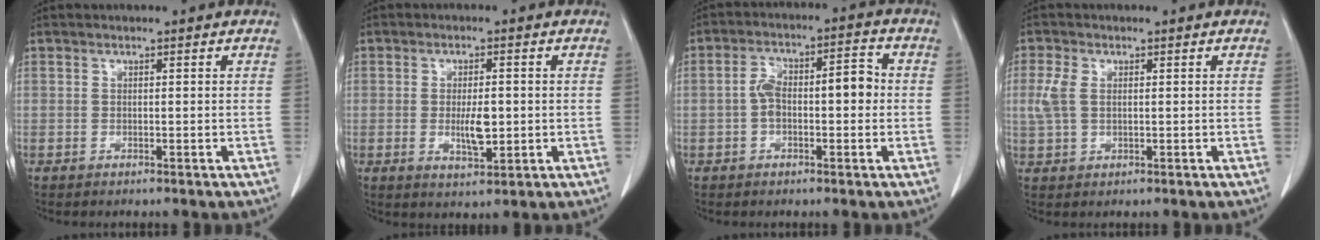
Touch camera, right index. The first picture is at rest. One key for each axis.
{"total": 4.8, "fx": -0.5, "fy": 1.6, "fz": 4.5, "tx": -0.082, "ty": -0.006, "tz": -0.004}
{"total": 7.8, "fx": -0.5, "fy": 3.3, "fz": 7.0, "tx": -0.125, "ty": 0.041, "tz": -0.010}
{"total": 3.4, "fx": 0.5, "fy": 2.0, "fz": 2.7, "tx": -0.083, "ty": 0.011, "tz": 0.013}